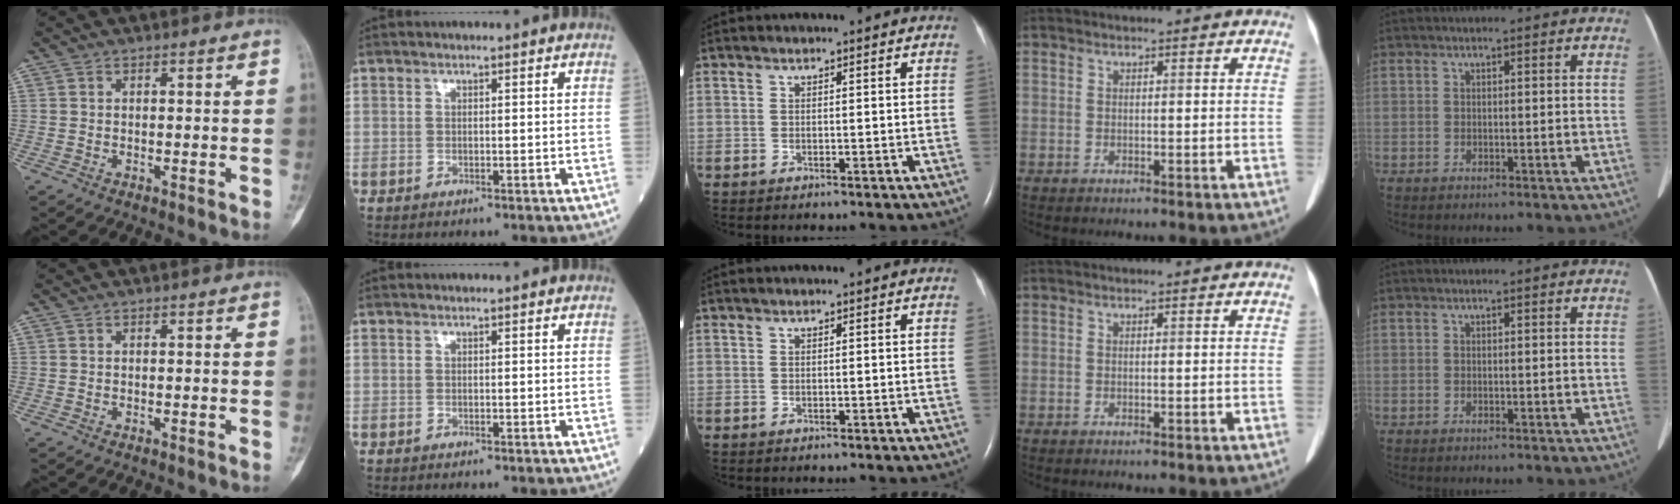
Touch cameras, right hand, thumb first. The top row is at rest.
{}